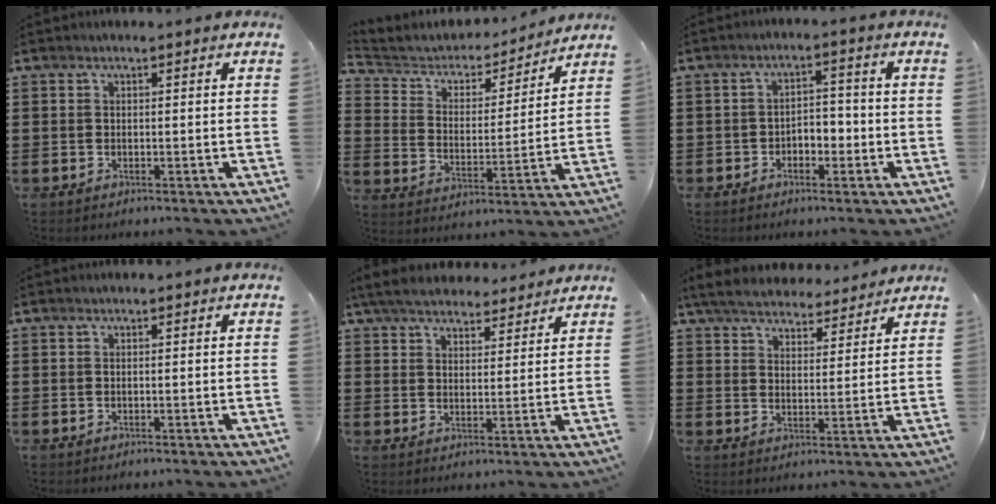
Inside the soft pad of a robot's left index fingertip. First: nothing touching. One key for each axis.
{"total": 4.3, "fx": 3.9, "fy": 1.8, "fz": 0.5, "tx": -0.041, "ty": -0.031, "tz": 0.059}
{"total": 2.9, "fx": -1.7, "fy": 1.7, "fz": 1.5, "tx": -0.032, "ty": 0.006, "tz": -0.039}
{"total": 0.0}
{"total": 5.6, "fx": 5.1, "fy": 1.4, "fz": 1.7, "tx": -0.051, "ty": -0.013, "tz": 0.095}
{"total": 5.8, "fx": 5.4, "fy": 1.2, "fz": 1.6, "tx": -0.054, "ty": -0.020, "tz": 0.097}